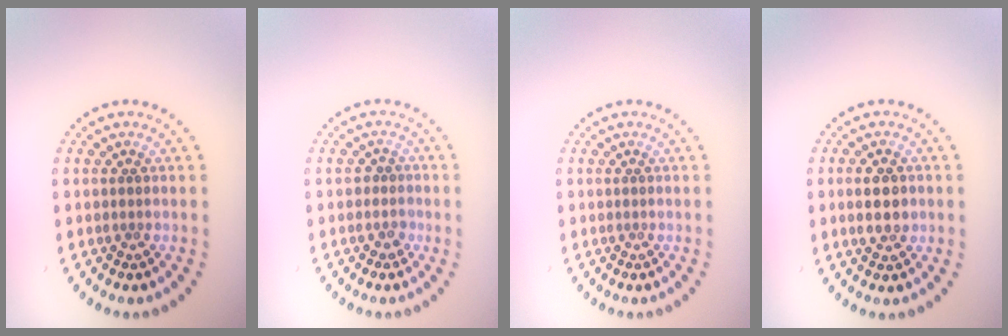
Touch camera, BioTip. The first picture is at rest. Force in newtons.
{"total": 1.4, "press": 1.2, "slide": 0.8}
{"total": 0.0}
{"total": 2.8, "press": 2.8, "slide": 0.2}